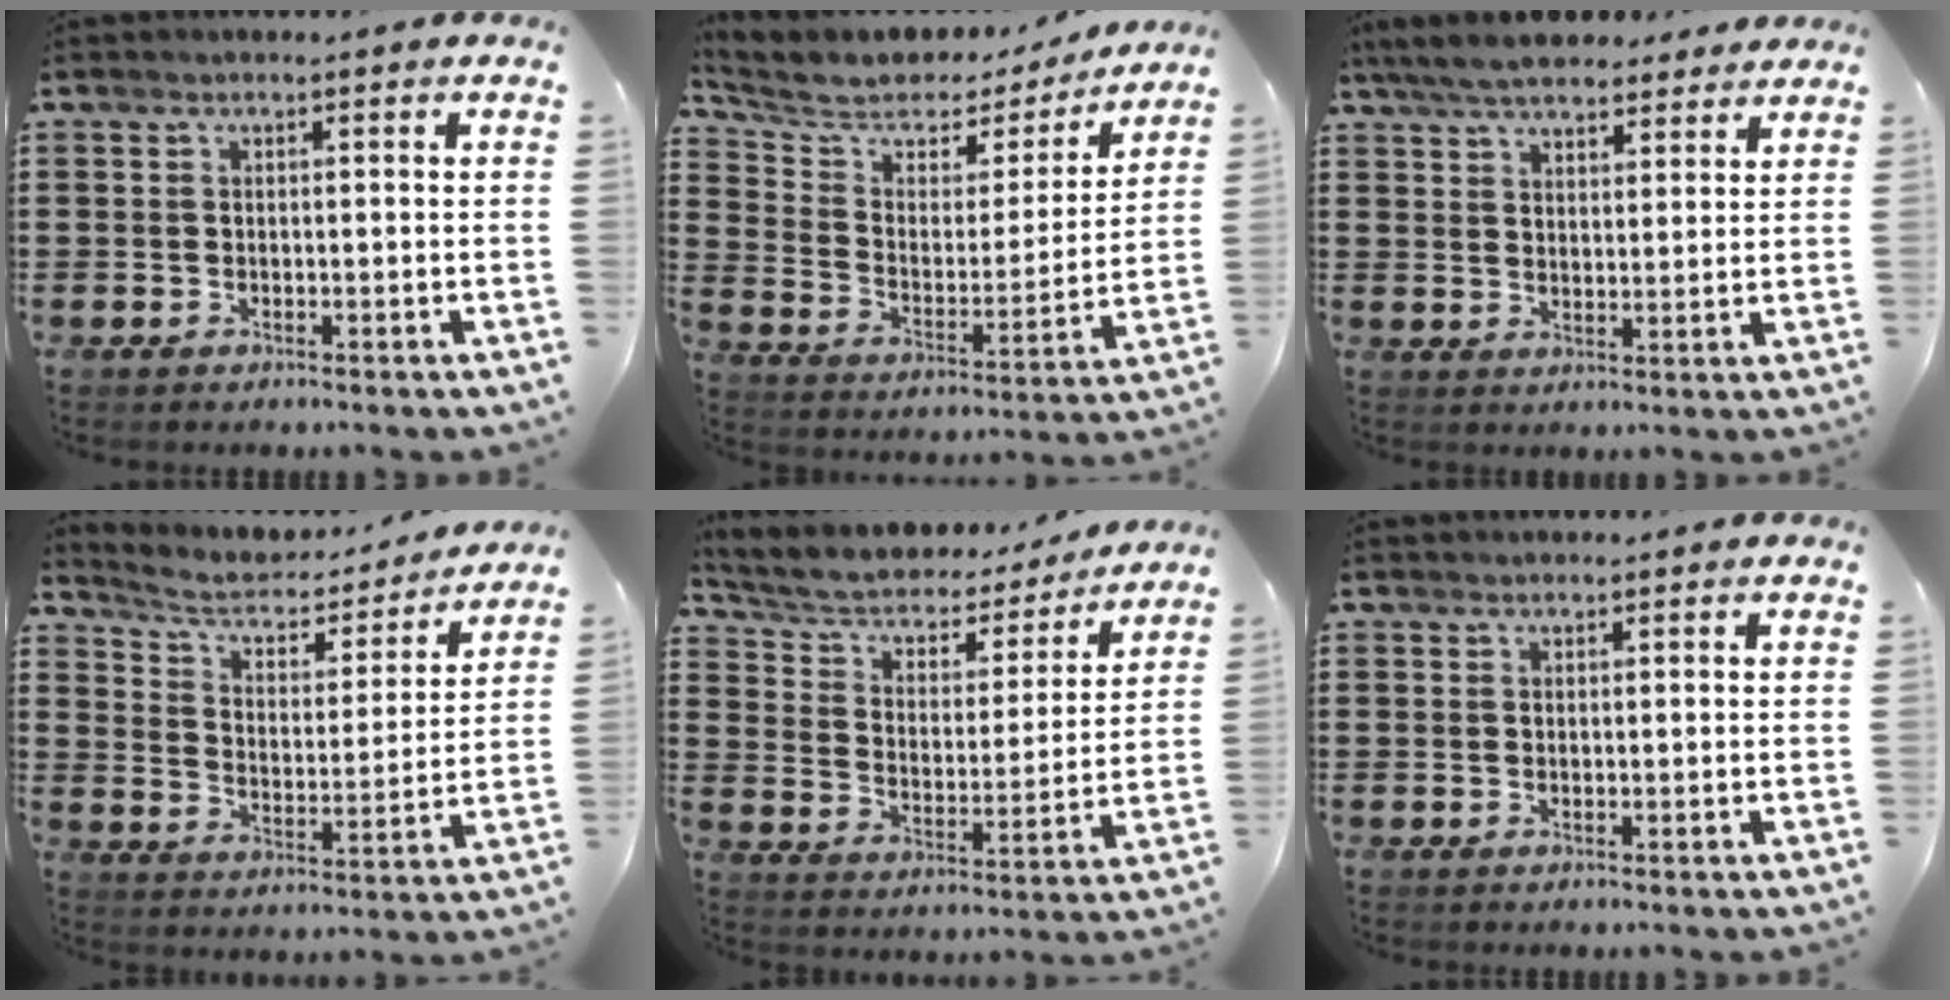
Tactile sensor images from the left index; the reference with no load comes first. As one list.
[{"total": 5.7, "force": [4.7, 2.8, 1.5], "torque": [-0.065, -0.033, 0.075]}, {"total": 6.2, "force": [5.6, 1.8, 2.2], "torque": [-0.061, -0.007, 0.105]}, {"total": 4.6, "force": [3.9, 1.6, 1.7], "torque": [-0.056, -0.028, 0.059]}, {"total": 4.7, "force": [3.9, 2.1, 1.6], "torque": [-0.056, -0.030, 0.059]}, {"total": 0.7, "force": [0.7, 0.1, 0.1], "torque": [-0.004, -0.001, 0.015]}]